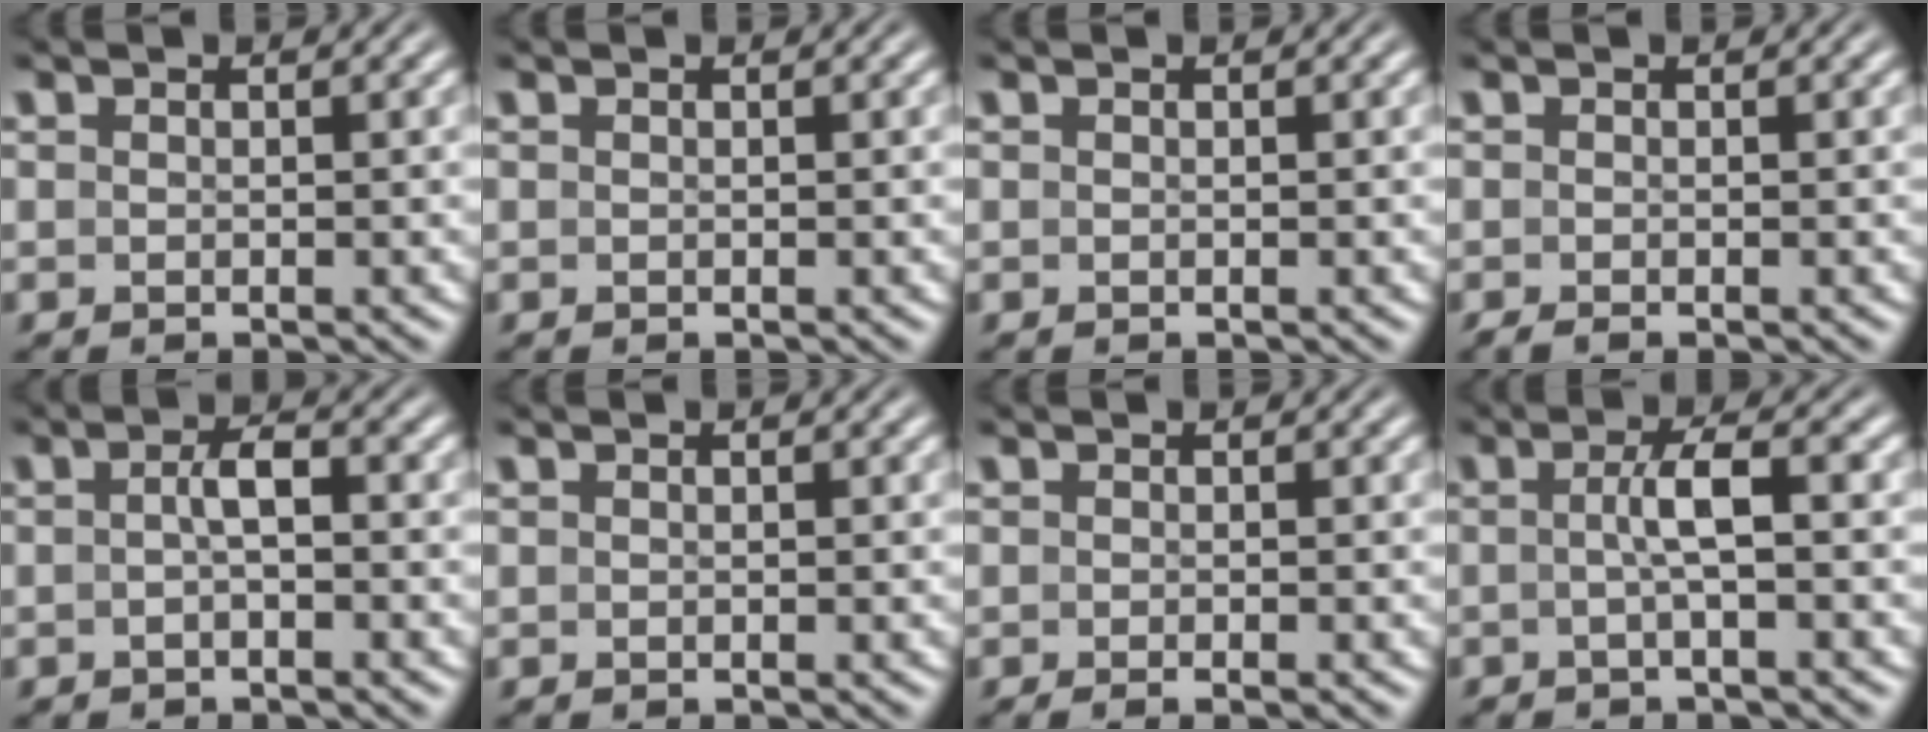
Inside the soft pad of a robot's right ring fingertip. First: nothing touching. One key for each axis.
{"total": 0.0}
{"total": 0.0}
{"total": 0.7, "fx": -0.7, "fy": -0.1, "fz": 0.2, "tx": -0.001, "ty": -0.004, "tz": -0.010}
{"total": 1.7, "fx": -0.6, "fy": 0.0, "fz": 1.6, "tx": -0.027, "ty": 0.003, "tz": -0.011}
{"total": 0.0}
{"total": 1.0, "fx": -0.9, "fy": -0.1, "fz": 0.5, "tx": -0.004, "ty": 0.000, "tz": -0.014}
{"total": 2.6, "fx": -0.8, "fy": -0.5, "fz": 2.5, "tx": -0.052, "ty": 0.000, "tz": -0.011}